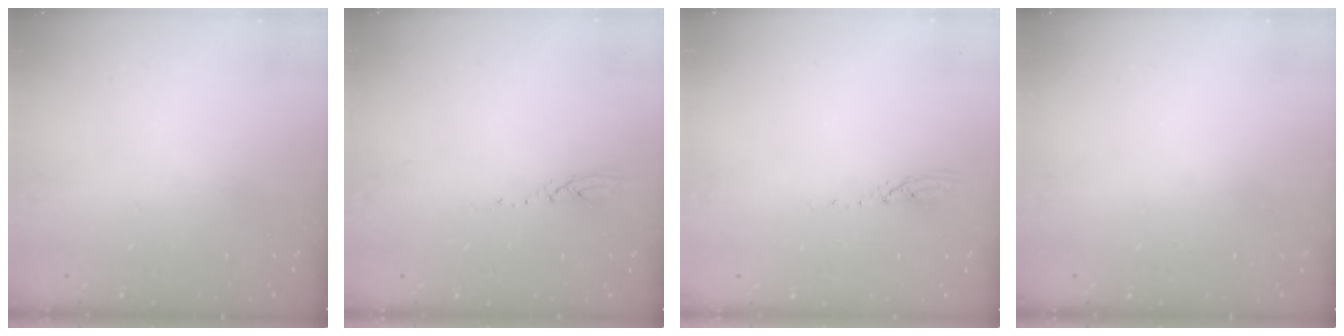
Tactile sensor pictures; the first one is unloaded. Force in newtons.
{"total": 3.2, "press": 3.2, "slide": 0.3}
{"total": 3.0, "press": 2.9, "slide": 0.3}
{"total": 0.0}